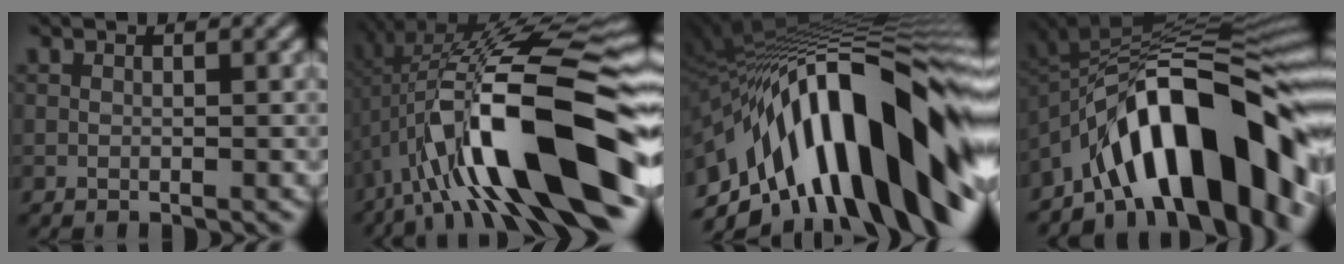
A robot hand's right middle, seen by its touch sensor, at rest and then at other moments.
{"total": 14.1, "force": [-4.5, 3.8, 12.8], "torque": [-0.223, 0.033, -0.058]}
{"total": 17.0, "force": [-5.6, 7.9, 14.0], "torque": [-0.229, 0.041, -0.097]}
{"total": 13.8, "force": [-7.0, 4.9, 10.9], "torque": [-0.163, 0.036, -0.107]}